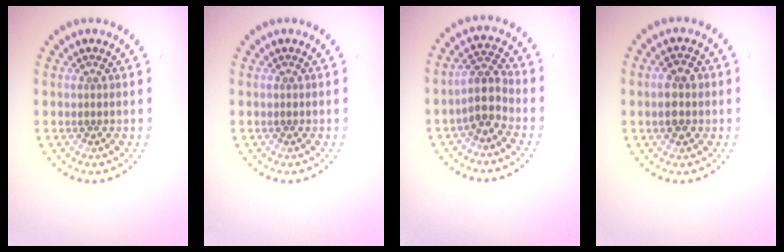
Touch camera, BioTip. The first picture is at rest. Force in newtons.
{"total": 0.0}
{"total": 2.8, "press": 2.3, "slide": 1.6}
{"total": 3.3, "press": 3.3, "slide": 0.2}